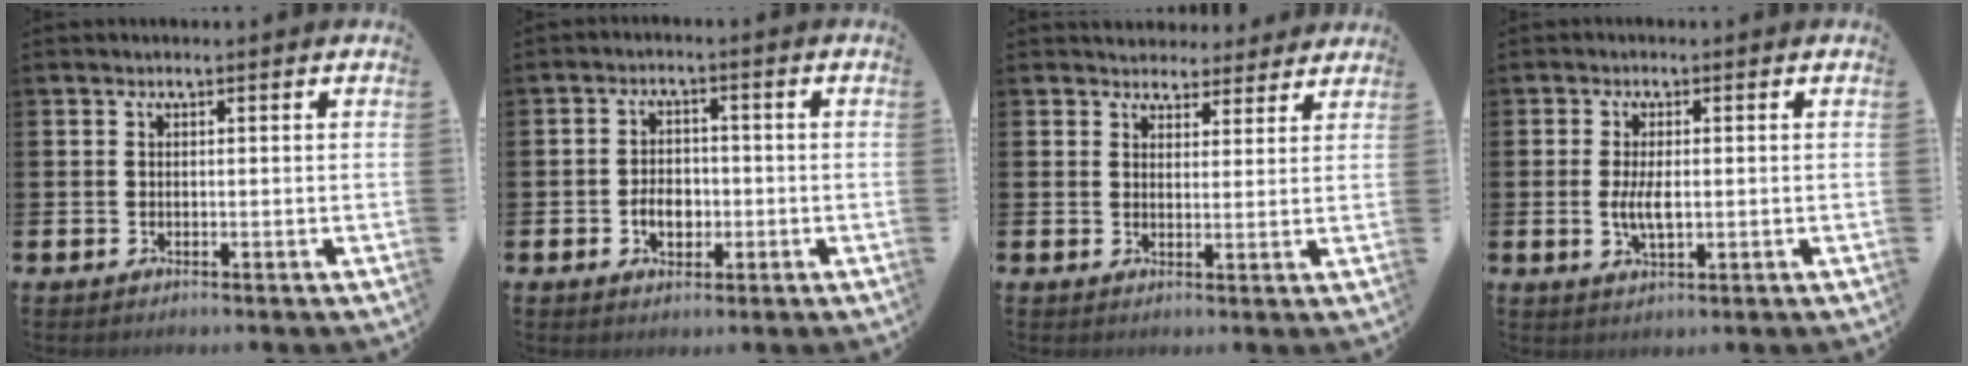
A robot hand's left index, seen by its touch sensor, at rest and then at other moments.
{"total": 3.6, "force": [-0.9, 2.6, 2.3], "torque": [-0.024, -0.006, -0.024]}
{"total": 4.1, "force": [3.7, 1.6, -0.1], "torque": [0.000, -0.024, 0.065]}
{"total": 3.6, "force": [0.0, 1.5, 3.2], "torque": [-0.055, 0.001, -0.003]}